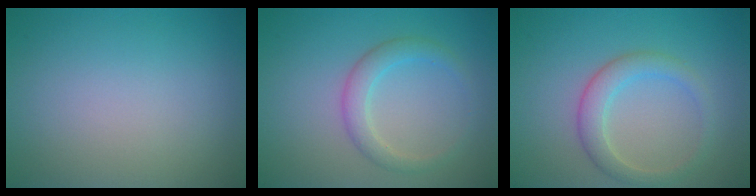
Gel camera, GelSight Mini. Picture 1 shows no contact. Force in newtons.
{"total": 2.5, "press": 2.5, "slide": 0.1}
{"total": 3.0, "press": 3.0, "slide": 0.1}